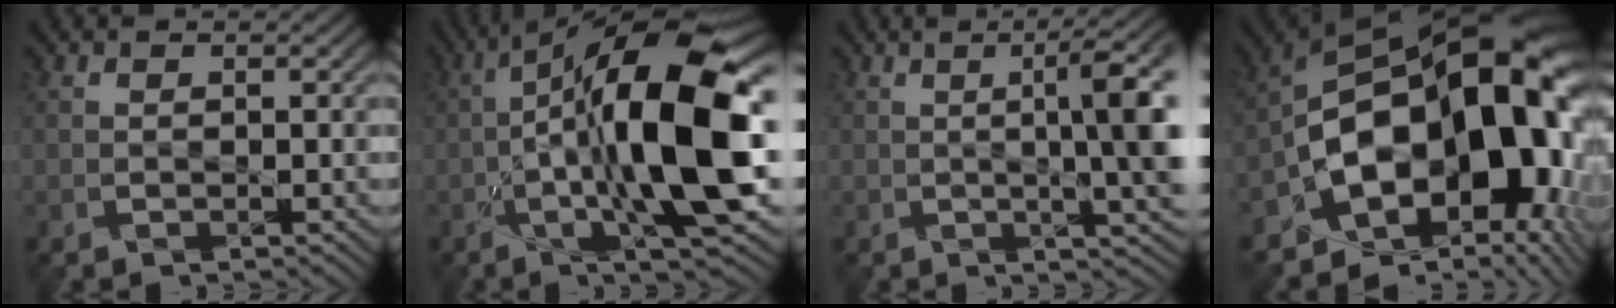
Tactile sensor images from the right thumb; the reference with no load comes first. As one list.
[{"total": 16.5, "force": [-0.9, 5.1, 15.7], "torque": [-0.262, 0.029, -0.024]}, {"total": 9.9, "force": [0.5, 2.3, 9.6], "torque": [-0.106, 0.011, 0.013]}, {"total": 19.6, "force": [-4.3, 12.9, 14.1], "torque": [-0.216, -0.023, -0.051]}]